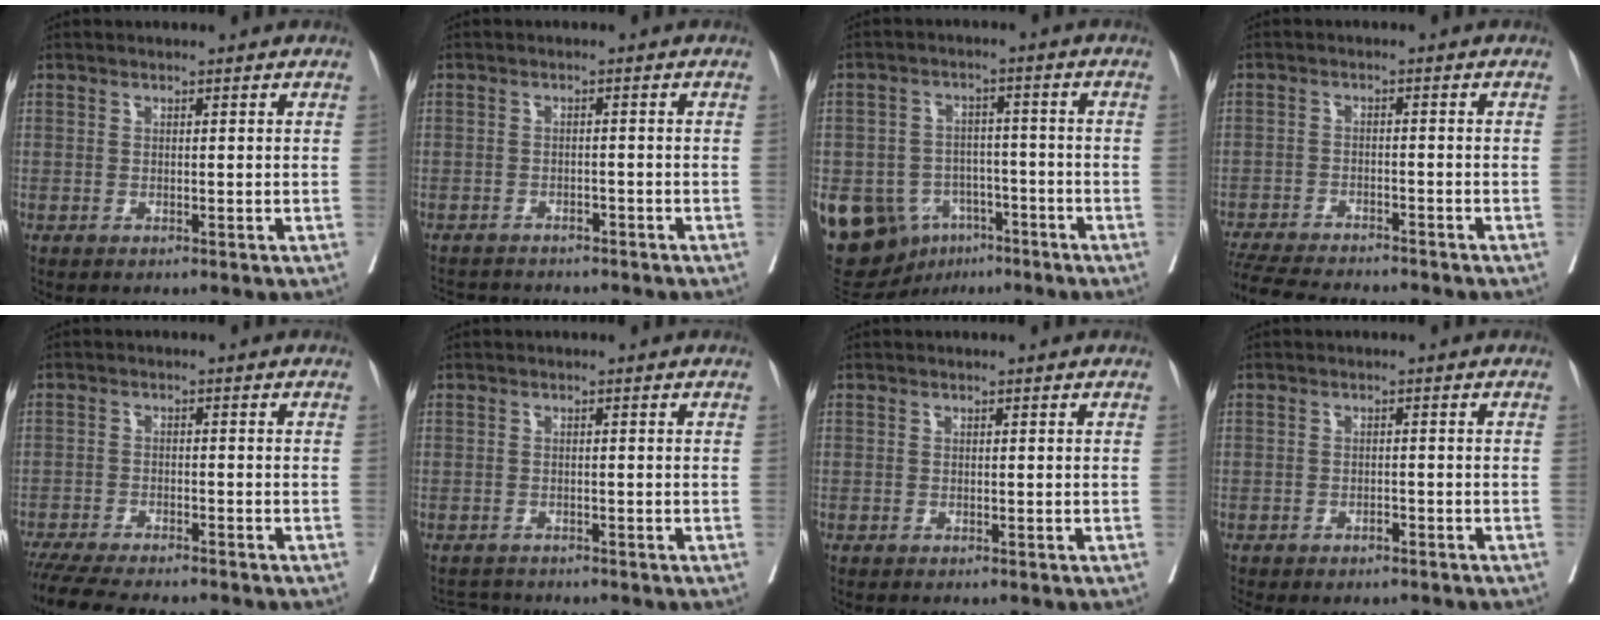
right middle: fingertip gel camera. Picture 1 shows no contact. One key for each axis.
{"total": 7.2, "fx": -6.6, "fy": 2.2, "fz": 2.0, "tx": -0.034, "ty": 0.006, "tz": -0.090}
{"total": 15.0, "fx": -7.2, "fy": 11.5, "fz": 6.5, "tx": -0.137, "ty": 0.018, "tz": -0.105}
{"total": 13.1, "fx": -11.9, "fy": 2.0, "fz": 5.3, "tx": -0.098, "ty": -0.020, "tz": -0.177}
{"total": 12.2, "fx": -10.8, "fy": 1.7, "fz": 5.5, "tx": -0.079, "ty": -0.019, "tz": -0.160}
{"total": 2.3, "fx": -2.2, "fy": 0.5, "fz": -0.2, "tx": 0.005, "ty": -0.009, "tz": -0.036}
{"total": 0.0}
{"total": 2.6, "fx": -2.0, "fy": 1.2, "fz": 1.1, "tx": -0.018, "ty": 0.002, "tz": -0.025}